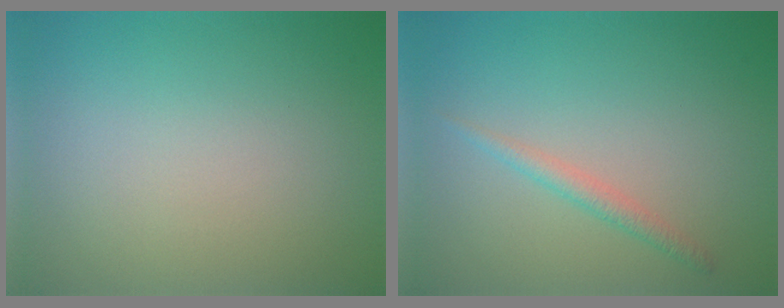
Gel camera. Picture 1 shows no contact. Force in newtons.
{"total": 1.5, "press": 1.5, "slide": 0.0}